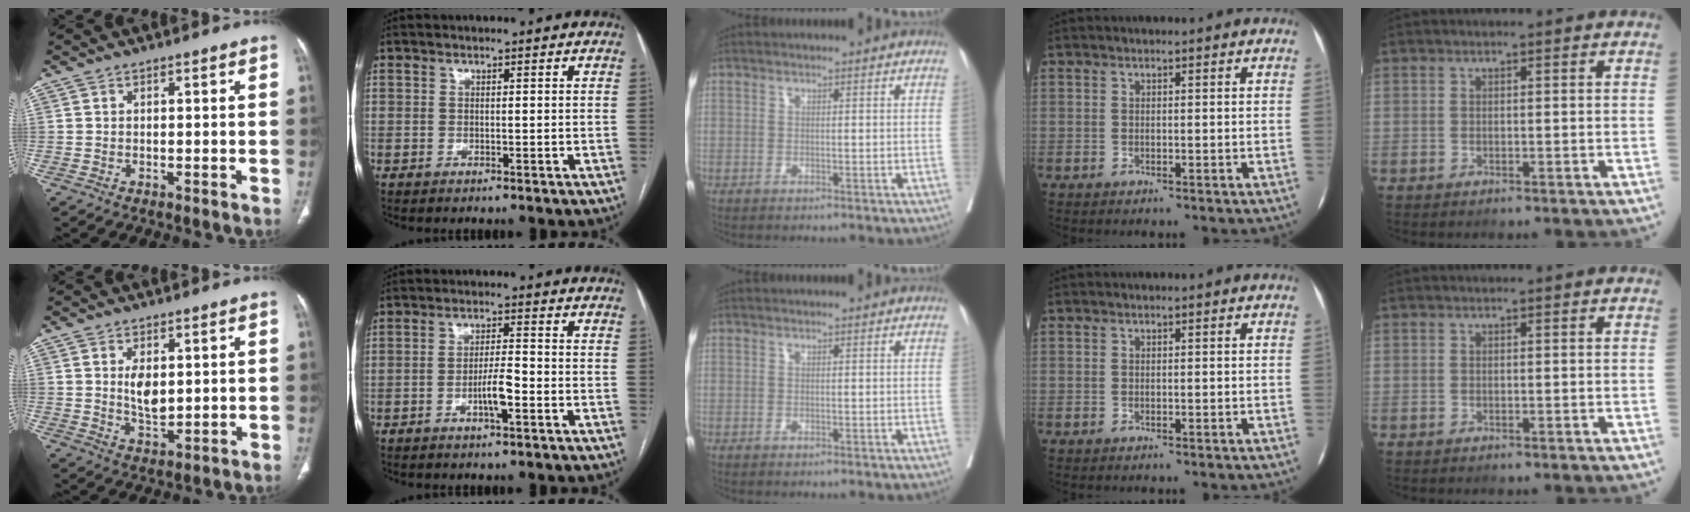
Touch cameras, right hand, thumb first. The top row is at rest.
{"thumb": {"total": 5.6, "force": [1.2, 3.0, 4.6], "torque": [-0.072, -0.015, 0.027]}, "index": {"total": 4.5, "force": [-1.8, 0.5, 4.0], "torque": [-0.073, 0.000, -0.034]}}